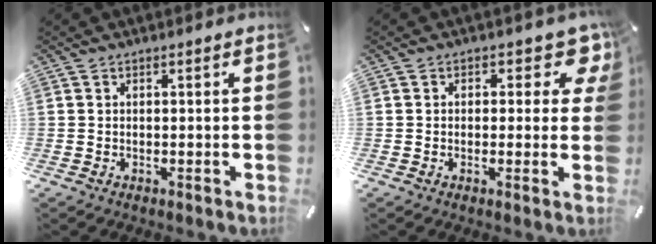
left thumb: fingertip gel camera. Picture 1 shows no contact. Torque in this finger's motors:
{"motor_torque": [0.09, -0.35, 0.19, 0.15, -0.01]}